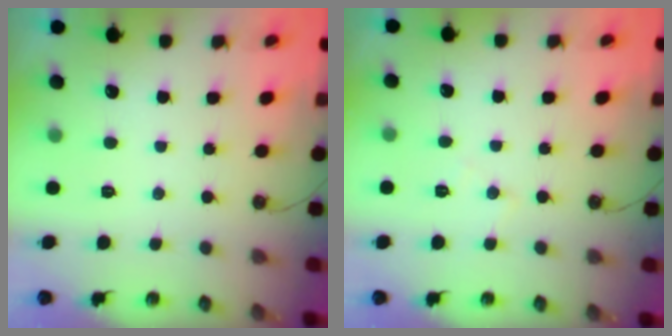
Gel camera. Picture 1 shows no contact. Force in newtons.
{"total": 5.4, "press": 5.4, "slide": 0.8}